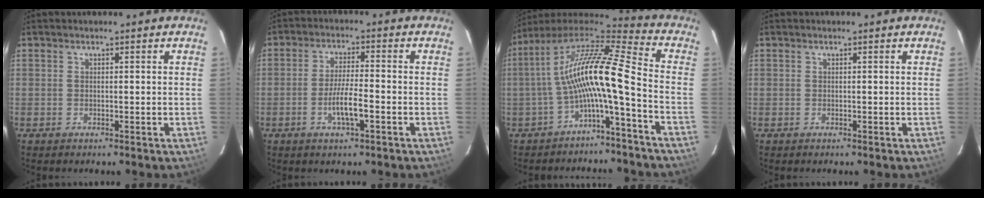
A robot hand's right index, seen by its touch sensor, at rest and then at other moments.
{"total": 6.0, "force": [-2.5, 0.8, 5.3], "torque": [-0.103, -0.003, -0.046]}
{"total": 15.0, "force": [-3.2, 1.6, 14.6], "torque": [-0.266, 0.010, -0.065]}
{"total": 0.0}